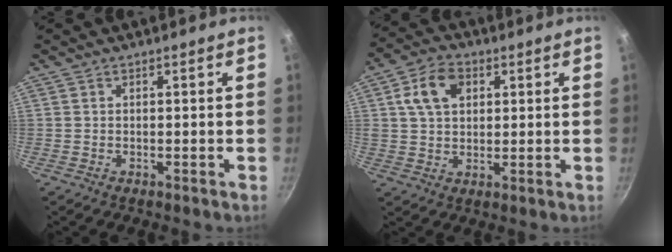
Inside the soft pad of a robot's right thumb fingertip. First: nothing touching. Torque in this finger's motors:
{"motor_torque": [1.10, 2.16, 0.94, 0.00, 0.41]}